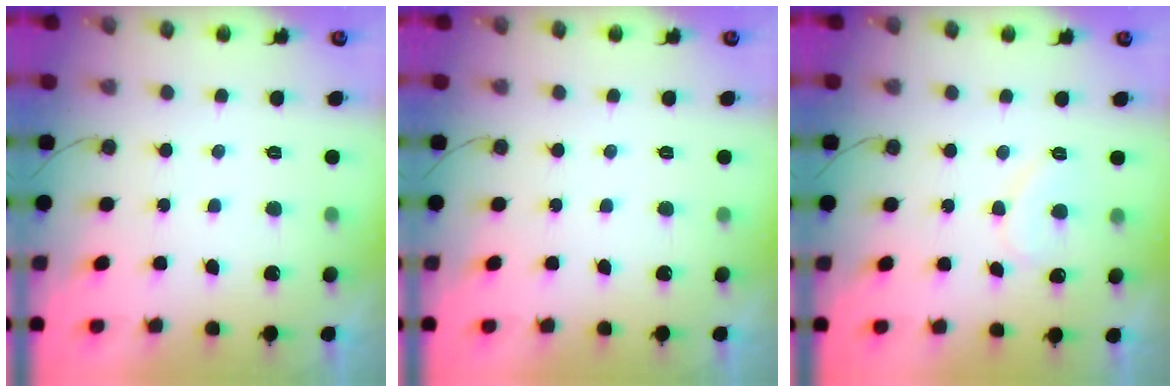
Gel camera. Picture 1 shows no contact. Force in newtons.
{"total": 0.0}
{"total": 8.3, "press": 8.3, "slide": 0.5}